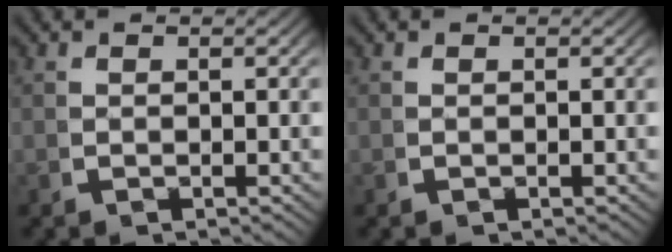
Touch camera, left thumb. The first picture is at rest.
{"total": 0.0}